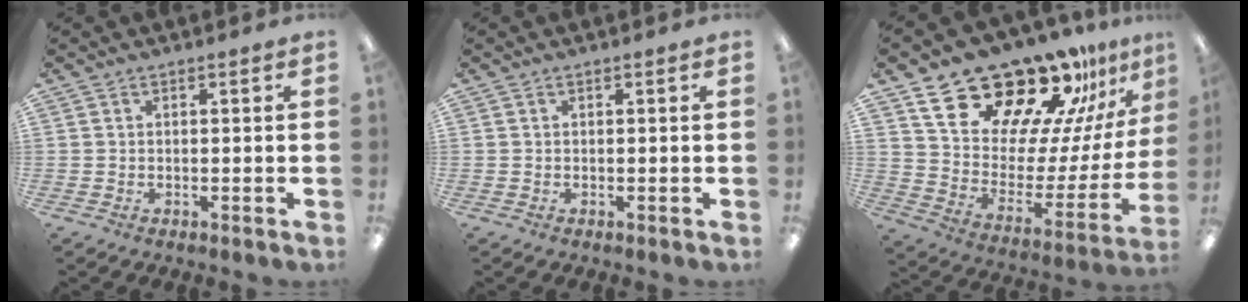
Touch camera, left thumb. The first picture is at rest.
{"total": 0.0}
{"total": 23.1, "force": [19.3, 8.5, 9.4], "torque": [-0.151, -0.143, 0.337]}